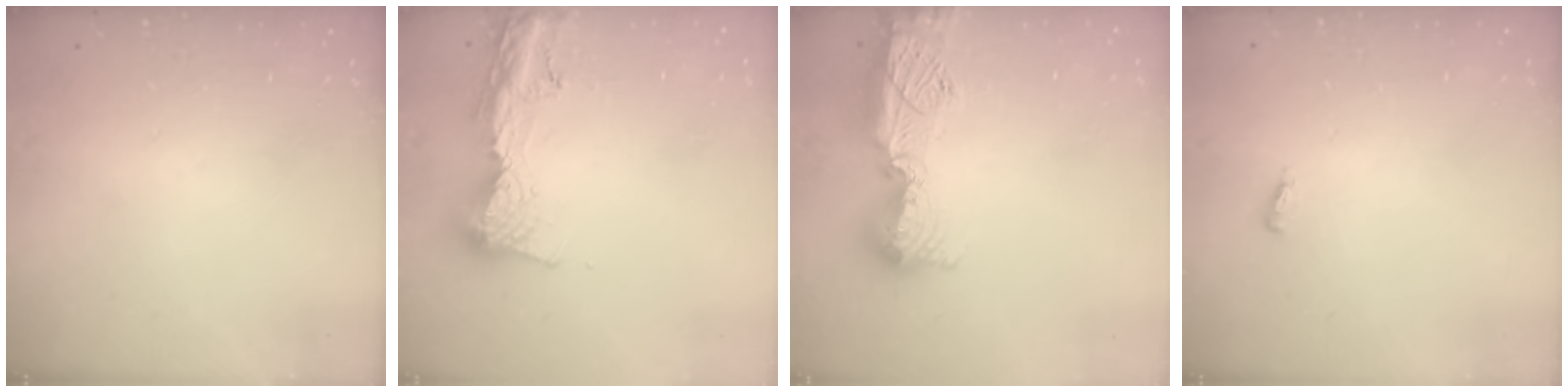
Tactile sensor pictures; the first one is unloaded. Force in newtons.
{"total": 13.9, "press": 13.8, "slide": 1.2}
{"total": 17.2, "press": 16.2, "slide": 5.8}
{"total": 3.7, "press": 3.6, "slide": 1.0}